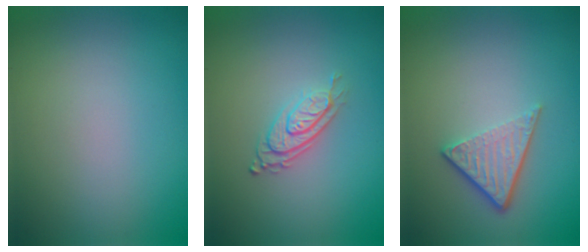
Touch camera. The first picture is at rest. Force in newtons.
{"total": 2.8, "press": 2.0, "slide": 1.9}
{"total": 3.8, "press": 2.6, "slide": 2.8}